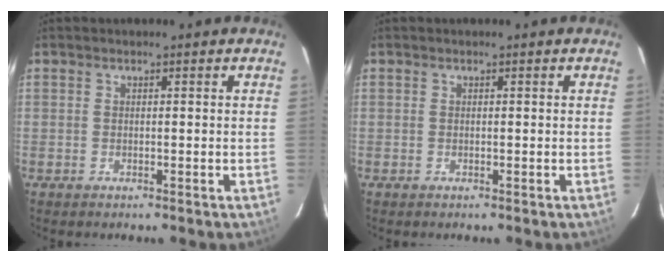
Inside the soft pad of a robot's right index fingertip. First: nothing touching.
{"total": 0.0}